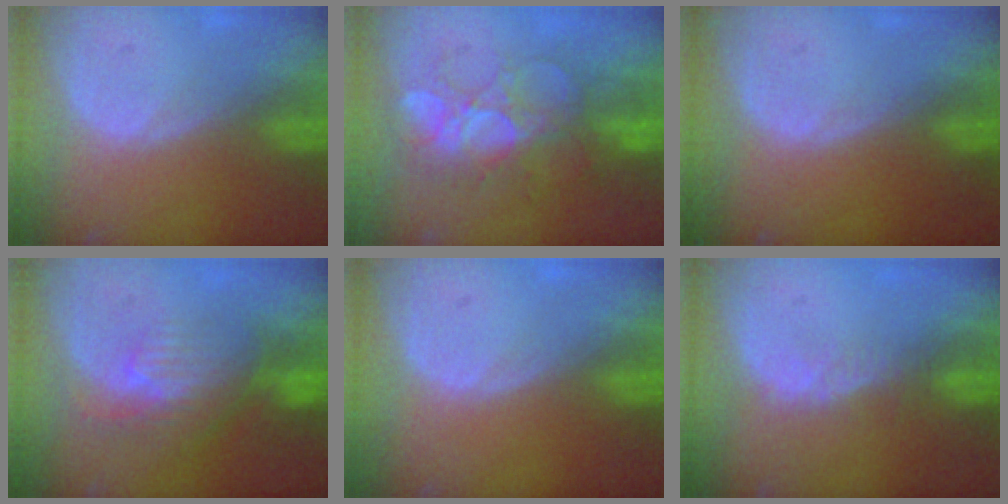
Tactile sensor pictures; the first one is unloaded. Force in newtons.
{"total": 8.3, "press": 8.1, "slide": 1.8}
{"total": 0.0}
{"total": 7.9, "press": 7.0, "slide": 3.5}
{"total": 0.0}
{"total": 2.3, "press": 1.9, "slide": 1.4}